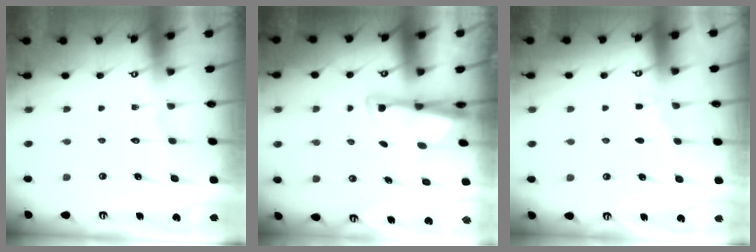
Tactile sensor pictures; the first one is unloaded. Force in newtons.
{"total": 2.9, "press": 2.7, "slide": 0.9}
{"total": 3.6, "press": 3.5, "slide": 0.5}